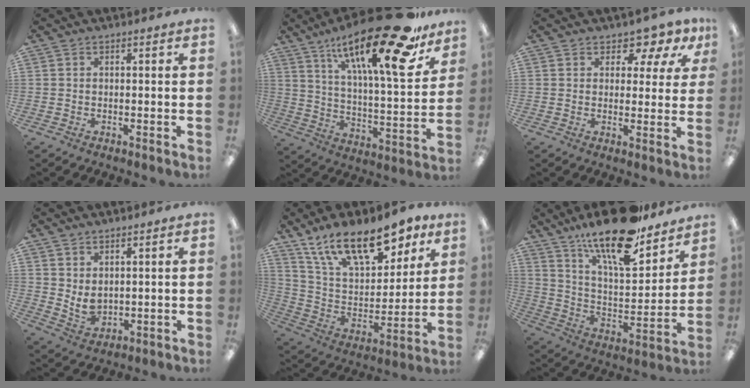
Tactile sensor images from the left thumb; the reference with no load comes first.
{"total": 26.6, "force": [17.6, 6.6, 18.8], "torque": [-0.301, -0.107, 0.282]}
{"total": 5.5, "force": [3.9, 3.2, 2.1], "torque": [-0.029, -0.021, 0.067]}
{"total": 4.4, "force": [2.7, 2.6, 2.4], "torque": [-0.040, -0.025, 0.049]}
{"total": 19.1, "force": [13.4, 8.4, 10.7], "torque": [-0.183, -0.069, 0.237]}
{"total": 20.9, "force": [16.0, 6.3, 11.9], "torque": [-0.203, -0.106, 0.270]}